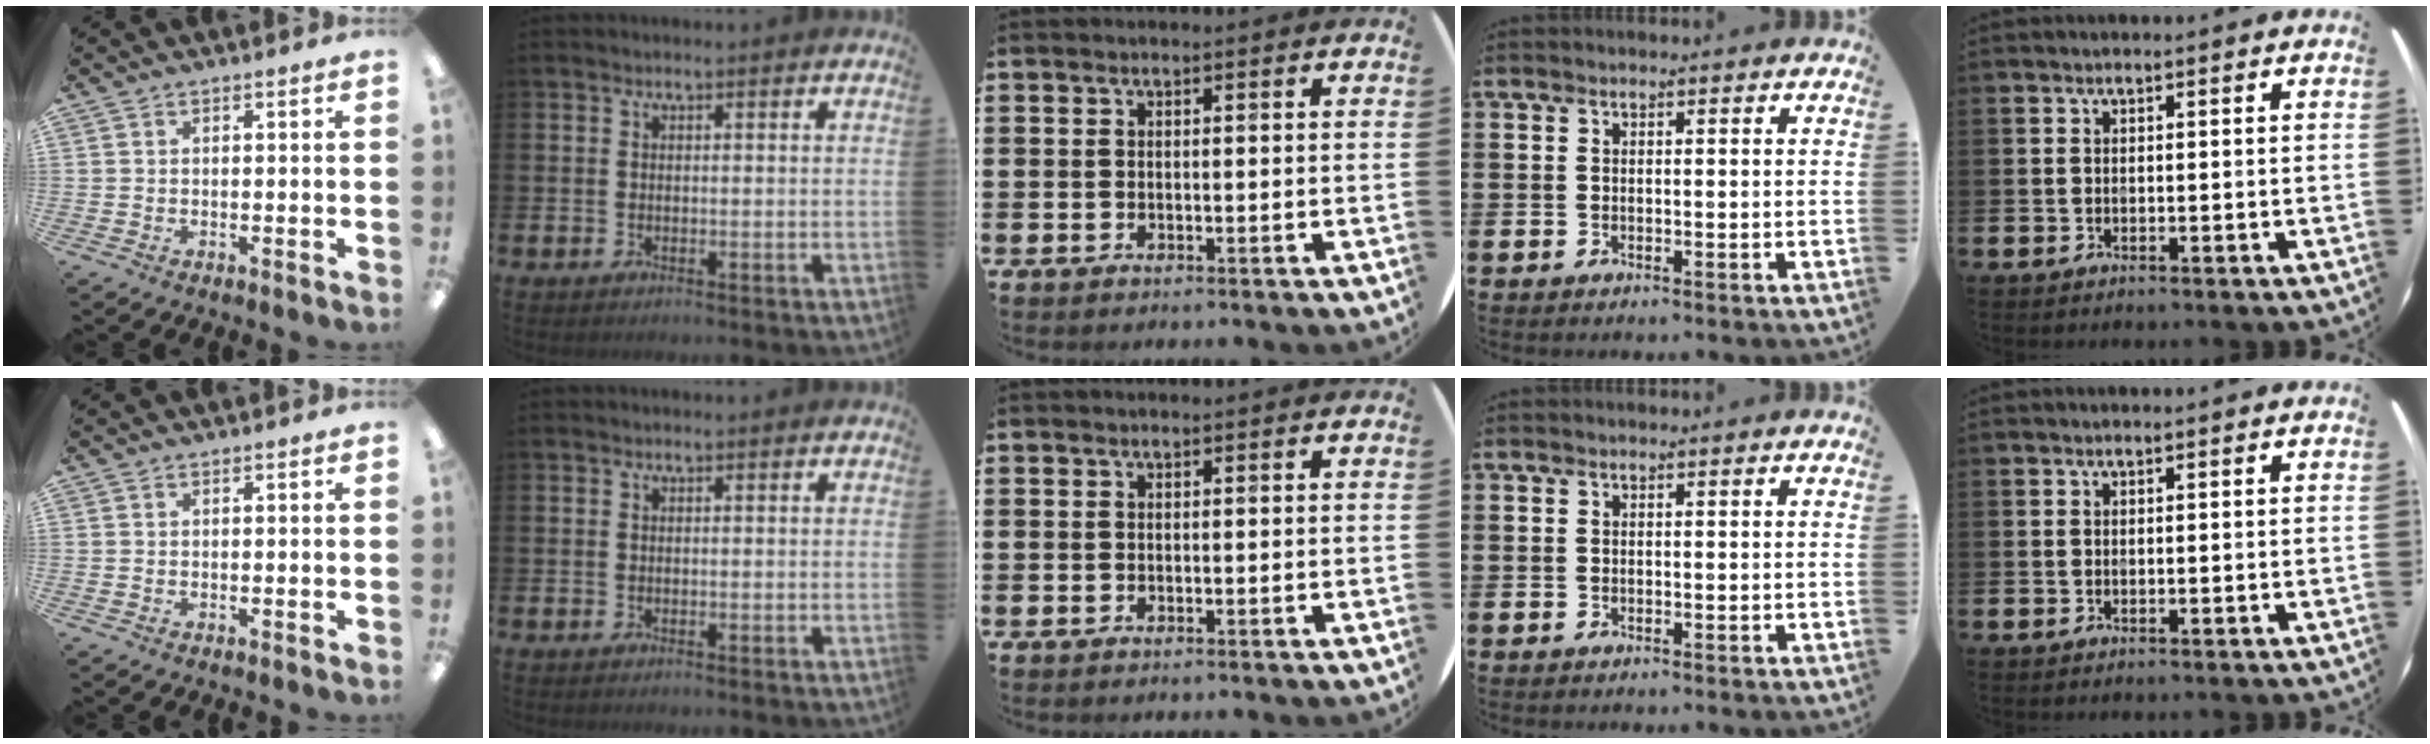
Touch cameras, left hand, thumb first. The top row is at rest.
{}